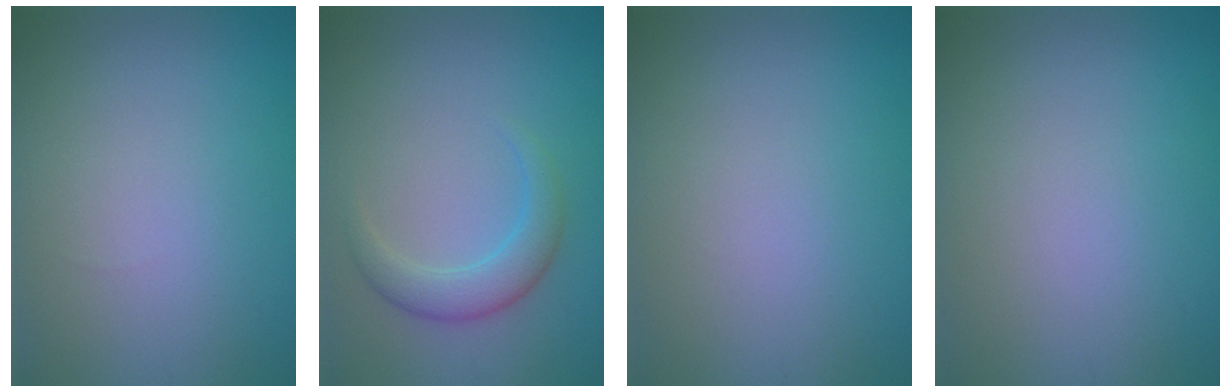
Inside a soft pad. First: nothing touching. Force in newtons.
{"total": 3.0, "press": 3.0, "slide": 0.1}
{"total": 0.0}
{"total": 0.0}